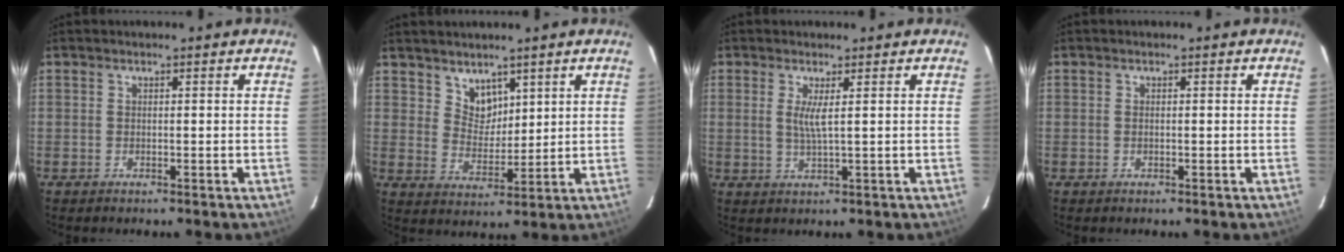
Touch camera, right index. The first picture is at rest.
{"total": 5.1, "force": [3.7, 3.3, 1.3], "torque": [-0.011, 0.004, 0.073]}
{"total": 3.1, "force": [0.8, -0.1, 3.0], "torque": [-0.059, -0.007, 0.013]}
{"total": 0.5, "force": [0.0, 0.2, 0.5], "torque": [-0.011, 0.001, -0.001]}